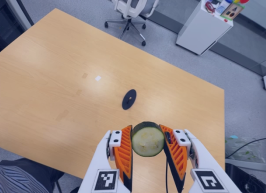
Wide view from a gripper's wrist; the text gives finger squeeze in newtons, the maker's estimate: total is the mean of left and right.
{"total": 12.3, "left": 11.5, "right": 13.2}